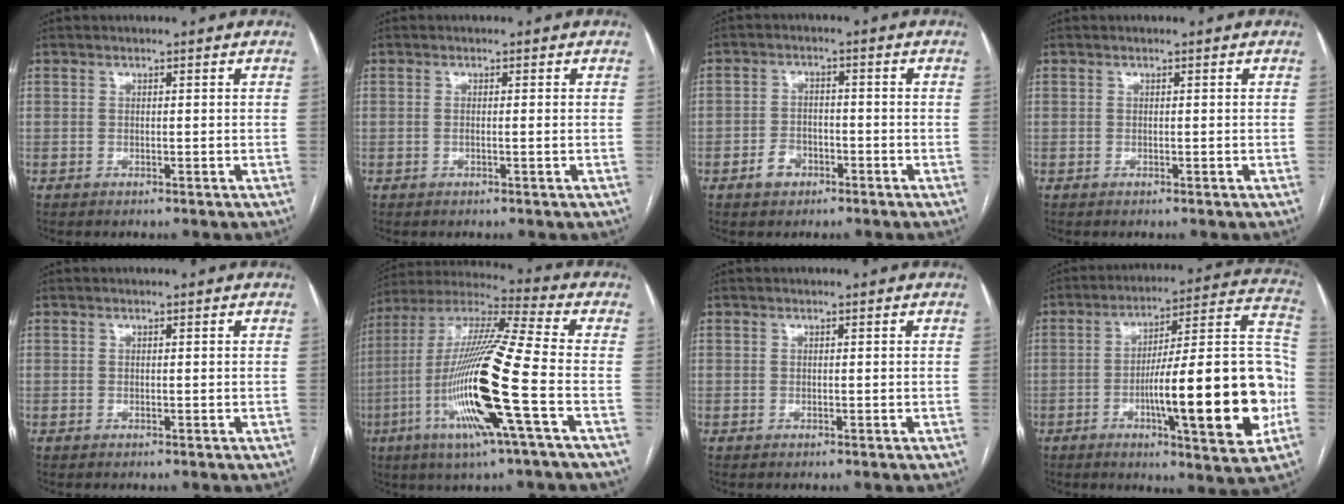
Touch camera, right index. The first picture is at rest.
{"total": 0.8, "force": [0.0, -0.1, 0.8], "torque": [-0.017, -0.002, 0.001]}
{"total": 3.5, "force": [-1.9, 2.5, 1.5], "torque": [-0.024, 0.009, -0.028]}
{"total": 0.0}
{"total": 0.0}
{"total": 19.8, "force": [-5.9, -0.2, 18.9], "torque": [-0.394, -0.021, -0.121]}
{"total": 0.0}
{"total": 23.6, "force": [-5.7, 2.9, 22.8], "torque": [-0.287, 0.017, -0.078]}